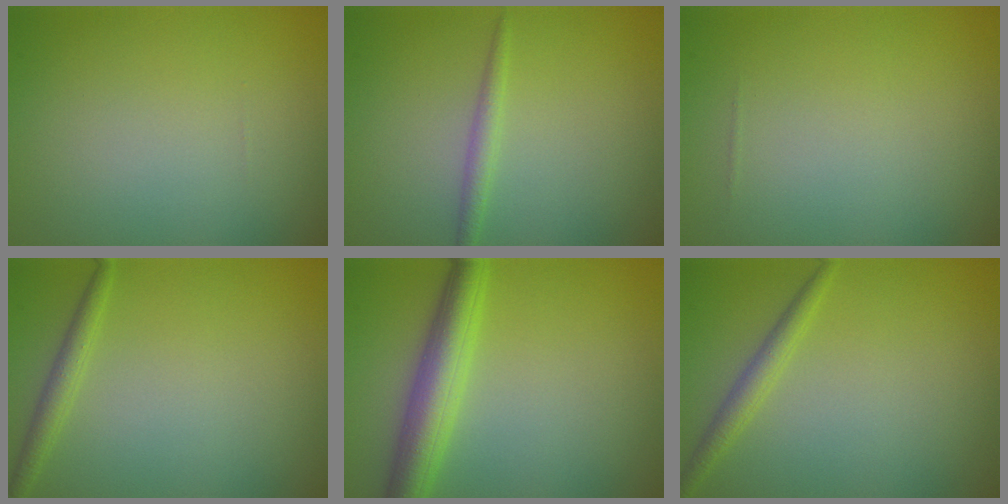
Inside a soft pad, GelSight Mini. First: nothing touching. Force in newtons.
{"total": 1.3, "press": 1.3, "slide": 0.1}
{"total": 0.0}
{"total": 1.6, "press": 1.6, "slide": 0.1}
{"total": 4.7, "press": 4.7, "slide": 0.1}
{"total": 1.8, "press": 1.8, "slide": 0.1}